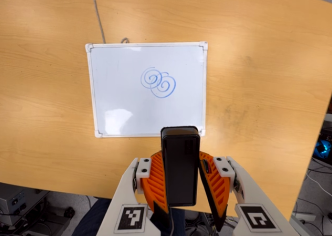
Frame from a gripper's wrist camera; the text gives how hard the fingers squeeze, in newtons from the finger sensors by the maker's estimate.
{"total": 5.6, "left": 5.6, "right": 5.6}